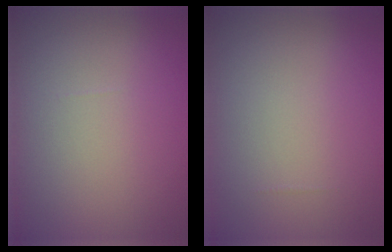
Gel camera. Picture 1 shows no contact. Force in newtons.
{"total": 0.0}